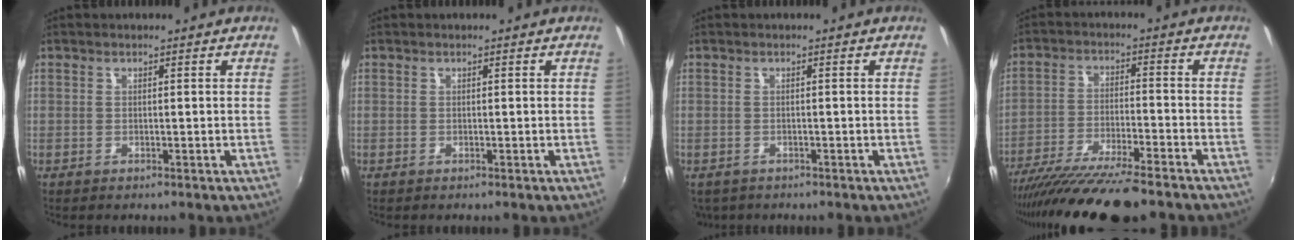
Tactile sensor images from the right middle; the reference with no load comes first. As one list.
[{"total": 0.0}, {"total": 3.4, "force": [-2.2, 2.2, 1.4], "torque": [-0.034, -0.014, -0.029]}, {"total": 16.2, "force": [-13.5, 1.3, 8.9], "torque": [-0.177, -0.045, -0.229]}]